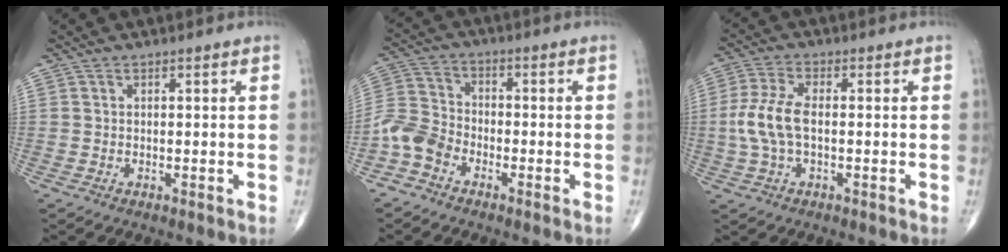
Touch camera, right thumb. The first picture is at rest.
{"total": 6.9, "force": [-4.0, 4.7, 3.0], "torque": [-0.055, 0.026, -0.092]}
{"total": 7.8, "force": [-0.5, 3.7, 6.9], "torque": [-0.168, 0.017, -0.011]}